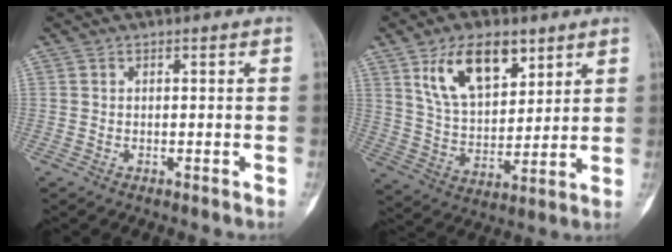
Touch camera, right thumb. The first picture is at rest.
{"total": 14.2, "force": [7.7, 7.4, 9.4], "torque": [-0.135, -0.036, 0.148]}